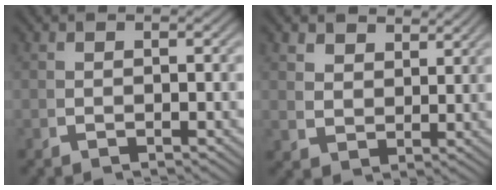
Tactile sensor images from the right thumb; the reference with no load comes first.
{"total": 3.7, "force": [3.0, 1.7, 1.2], "torque": [-0.022, -0.004, 0.064]}